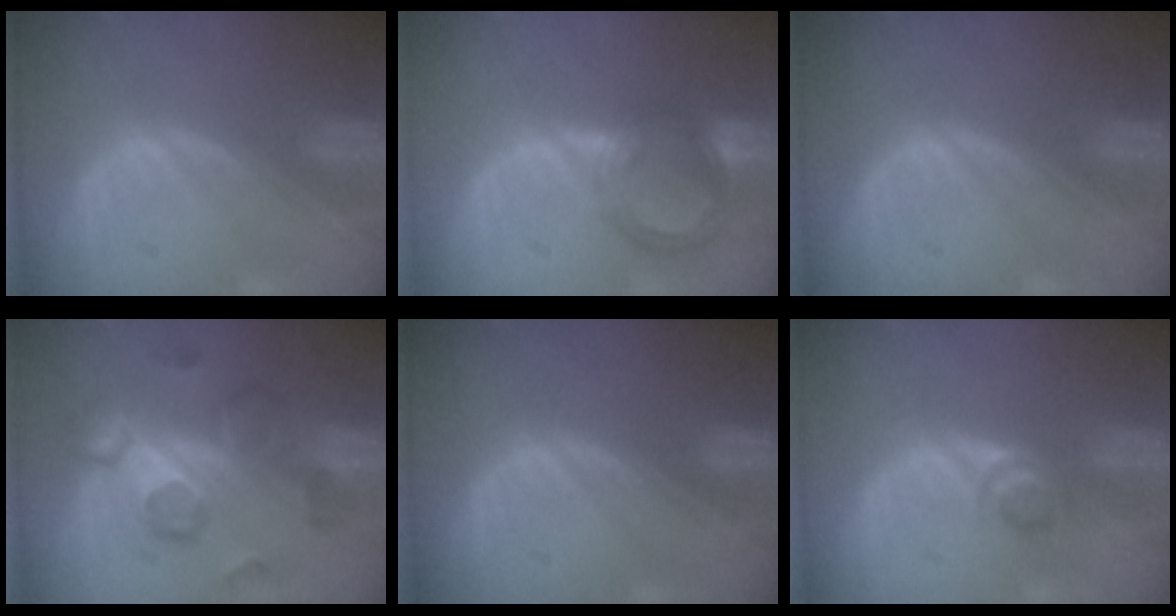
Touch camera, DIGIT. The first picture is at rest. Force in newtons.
{"total": 6.1, "press": 5.9, "slide": 1.4}
{"total": 0.0}
{"total": 8.5, "press": 8.4, "slide": 1.4}
{"total": 0.0}
{"total": 2.3, "press": 2.1, "slide": 1.0}